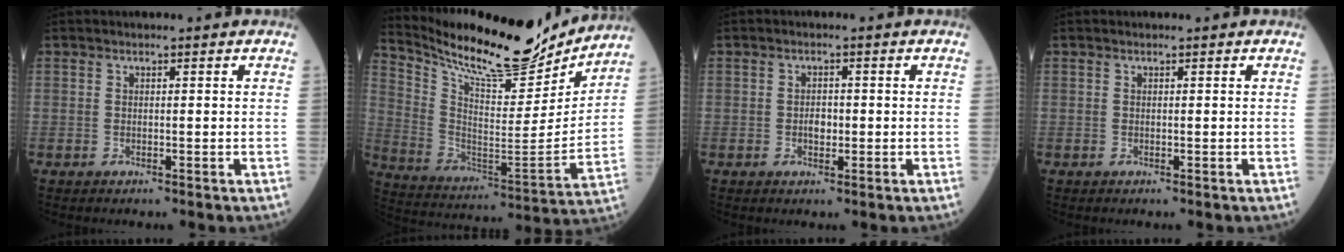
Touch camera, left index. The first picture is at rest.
{"total": 20.5, "force": [18.7, 3.7, 7.7], "torque": [-0.152, -0.042, 0.294]}
{"total": 2.0, "force": [-1.2, 1.0, 1.2], "torque": [-0.018, -0.003, -0.017]}
{"total": 0.0}